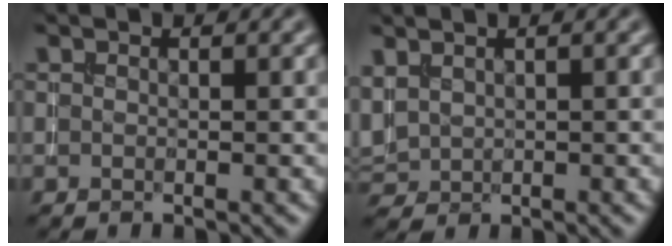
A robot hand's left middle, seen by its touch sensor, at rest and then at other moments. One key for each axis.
{"total": 2.1, "fx": 1.0, "fy": 1.5, "fz": 1.1, "tx": -0.032, "ty": 0.007, "tz": 0.029}